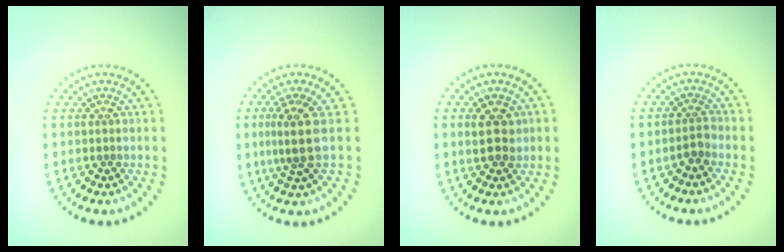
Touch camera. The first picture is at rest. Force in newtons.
{"total": 2.9, "press": 2.1, "slide": 2.1}
{"total": 2.7, "press": 2.7, "slide": 0.3}
{"total": 1.5, "press": 1.1, "slide": 1.0}